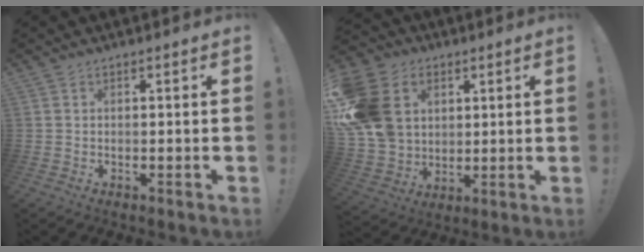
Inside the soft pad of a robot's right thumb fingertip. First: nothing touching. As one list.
[{"total": 19.0, "force": [4.8, 15.1, 10.5], "torque": [-0.201, -0.010, 0.097]}]